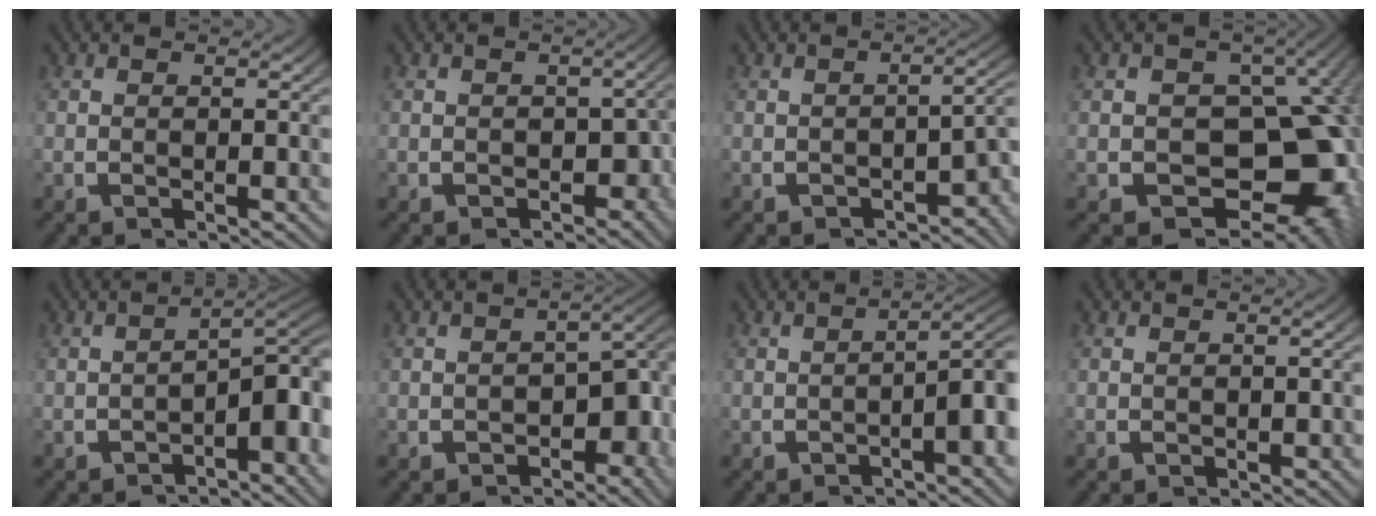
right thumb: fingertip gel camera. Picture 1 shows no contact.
{"total": 2.6, "force": [-1.3, 1.8, 1.4], "torque": [-0.018, -0.016, -0.011]}
{"total": 4.3, "force": [-2.5, 1.5, 3.2], "torque": [-0.037, -0.003, -0.027]}
{"total": 16.2, "force": [-2.7, 12.6, 9.9], "torque": [-0.165, -0.073, -0.026]}
{"total": 6.6, "force": [-1.6, 3.0, 5.6], "torque": [-0.067, -0.006, -0.023]}
{"total": 5.1, "force": [-2.0, 2.8, 3.8], "torque": [-0.045, -0.012, -0.020]}
{"total": 5.4, "force": [-0.6, 2.0, 4.9], "torque": [-0.057, 0.005, -0.014]}
{"total": 0.6, "force": [-0.4, 0.3, 0.2], "torque": [0.001, -0.002, -0.007]}